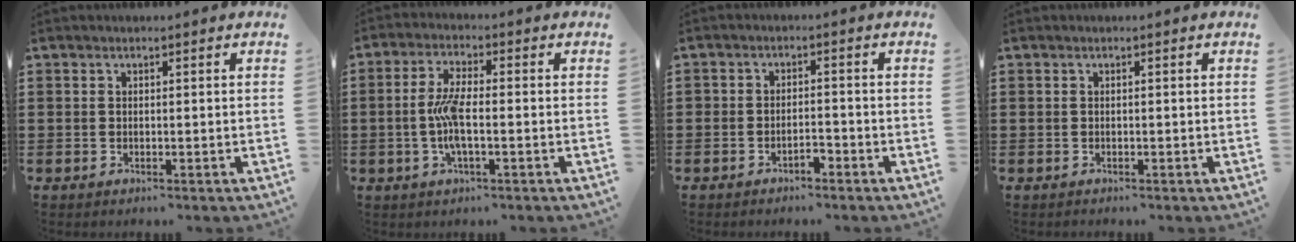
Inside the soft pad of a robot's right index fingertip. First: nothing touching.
{"total": 5.7, "force": [-1.0, 1.4, 5.5], "torque": [-0.126, -0.006, -0.029]}
{"total": 2.1, "force": [-1.8, 0.6, 0.8], "torque": [-0.020, 0.002, -0.036]}
{"total": 0.0}